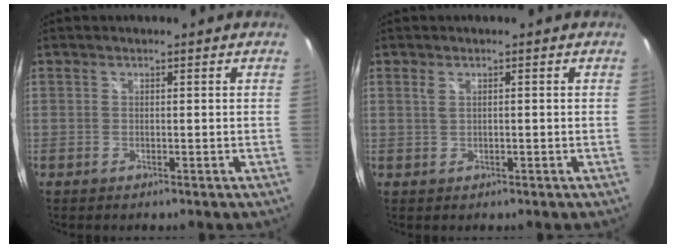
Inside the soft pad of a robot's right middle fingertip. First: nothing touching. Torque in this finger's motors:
{"motor_torque": [-0.15, 0.11, 0.00, 0.01]}